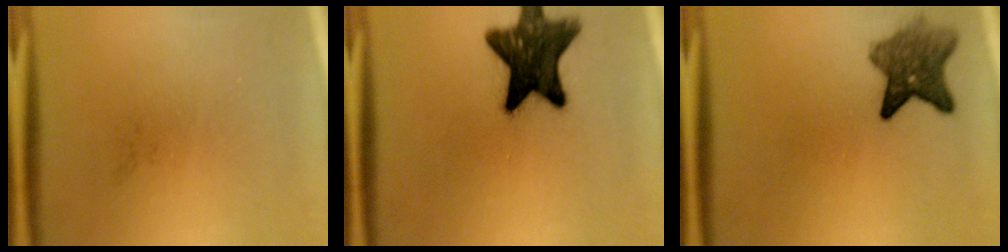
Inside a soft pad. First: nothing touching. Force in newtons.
{"total": 14.4}
{"total": 6.3}